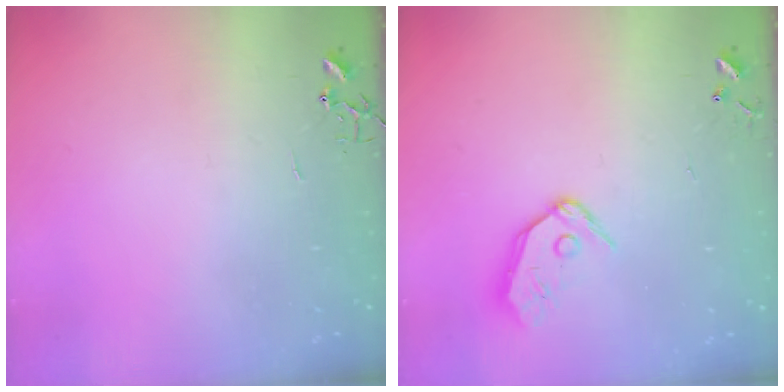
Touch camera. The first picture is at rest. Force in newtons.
{"total": 9.8, "press": 9.7, "slide": 1.3}